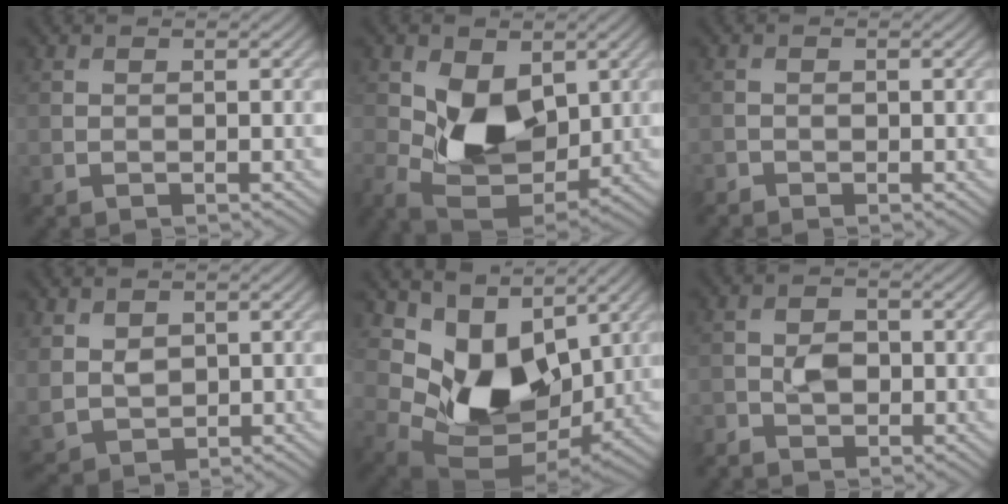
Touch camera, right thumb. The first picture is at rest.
{"total": 9.5, "force": [1.0, 6.3, 7.0], "torque": [-0.154, -0.026, 0.027]}
{"total": 0.8, "force": [-0.7, 0.4, 0.1], "torque": [-0.002, -0.002, -0.016]}
{"total": 3.7, "force": [1.5, 2.7, 2.0], "torque": [-0.065, -0.006, 0.035]}
{"total": 11.0, "force": [3.4, 7.4, 7.4], "torque": [-0.160, -0.023, 0.069]}
{"total": 2.6, "force": [-1.2, 1.8, 1.4], "torque": [-0.027, 0.001, -0.026]}